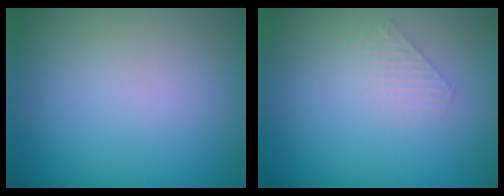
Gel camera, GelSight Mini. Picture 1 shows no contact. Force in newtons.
{"total": 1.3, "press": 1.3, "slide": 0.2}